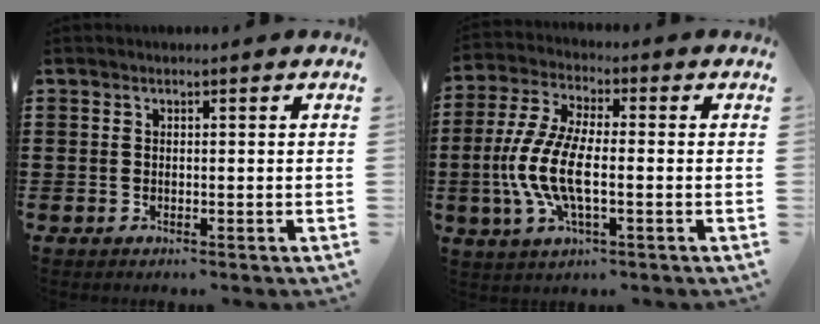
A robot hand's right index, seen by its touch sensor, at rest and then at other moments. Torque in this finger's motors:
{"motor_torque": [2.14, 0.00, 1.05, 0.21]}